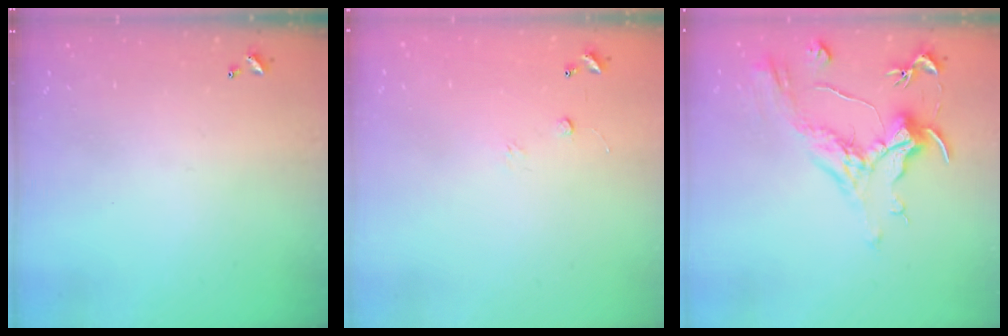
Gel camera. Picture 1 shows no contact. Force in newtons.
{"total": 6.6, "press": 6.6, "slide": 0.6}
{"total": 1.1, "press": 0.1, "slide": 1.1}